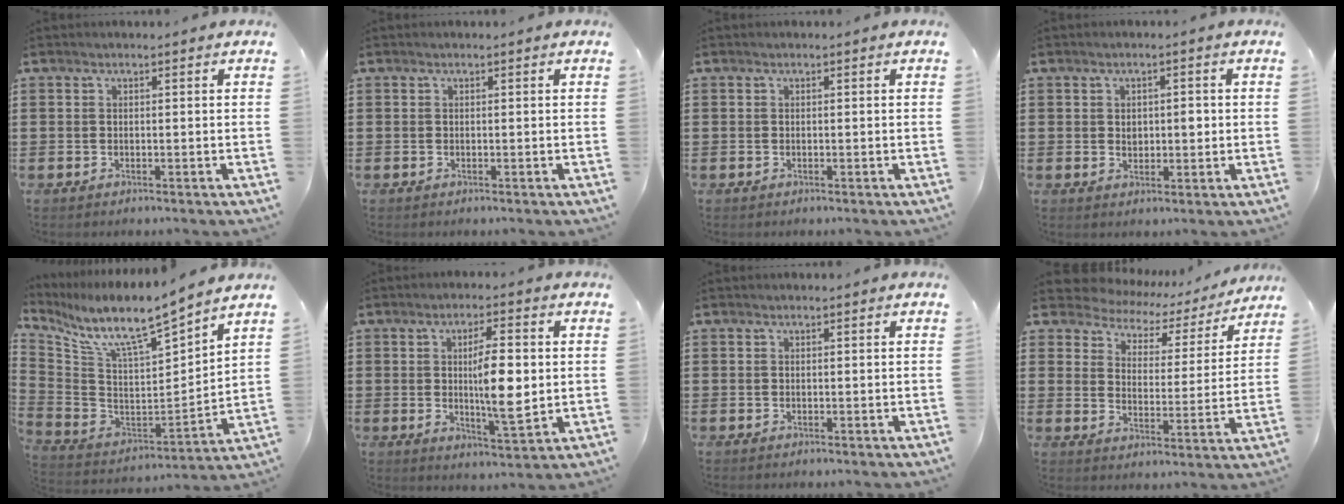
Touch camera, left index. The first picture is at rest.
{"total": 0.0}
{"total": 0.0}
{"total": 2.5, "force": [0.4, 1.4, 2.0], "torque": [-0.033, 0.004, 0.005]}
{"total": 9.1, "force": [7.7, 0.8, 4.9], "torque": [-0.128, -0.066, 0.125]}
{"total": 9.2, "force": [0.8, 2.6, 8.8], "torque": [-0.136, -0.004, 0.009]}
{"total": 0.0}
{"total": 4.6, "force": [4.3, 1.5, 0.5], "torque": [-0.040, -0.031, 0.068]}